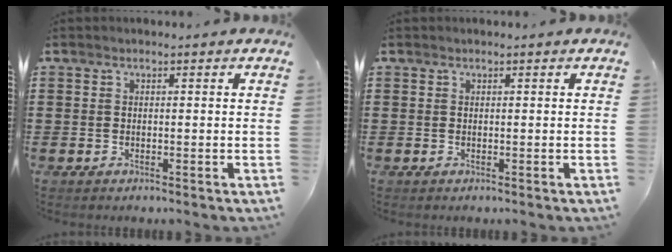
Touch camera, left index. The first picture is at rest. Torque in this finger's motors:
{"motor_torque": [-0.02, -0.02, 0.00, -0.01]}